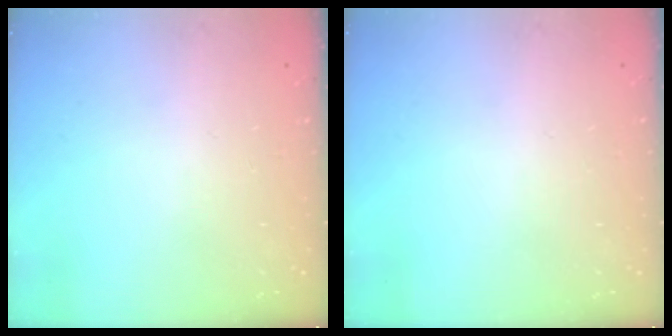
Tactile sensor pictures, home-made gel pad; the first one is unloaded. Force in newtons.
{"total": 0.0}